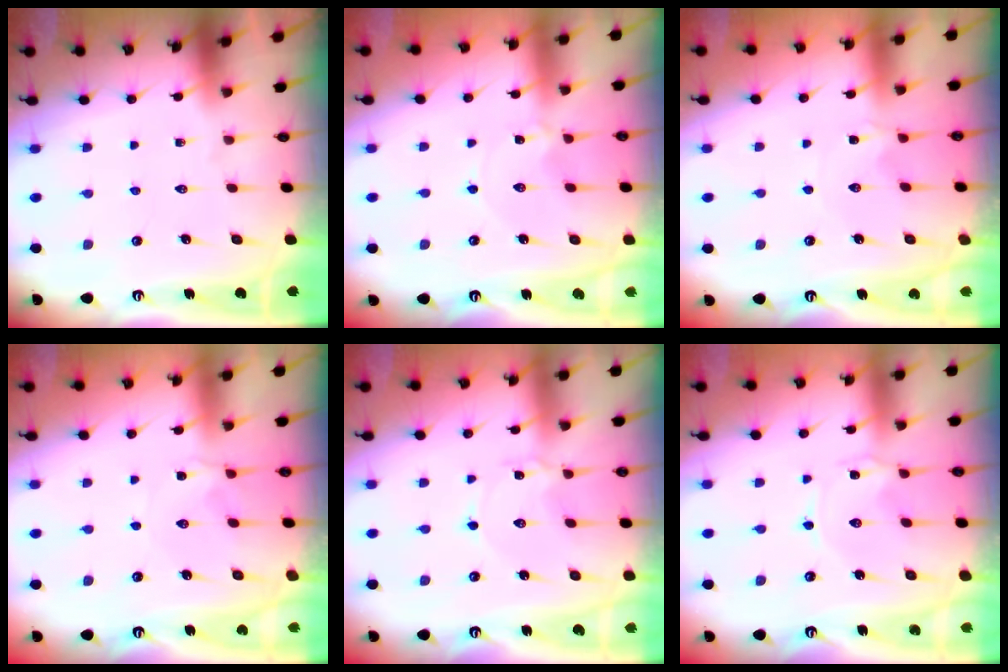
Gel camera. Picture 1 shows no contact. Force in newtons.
{"total": 0.0}
{"total": 0.0}
{"total": 2.8, "press": 2.8, "slide": 0.4}
{"total": 1.6, "press": 1.6, "slide": 0.2}
{"total": 1.5, "press": 1.5, "slide": 0.1}